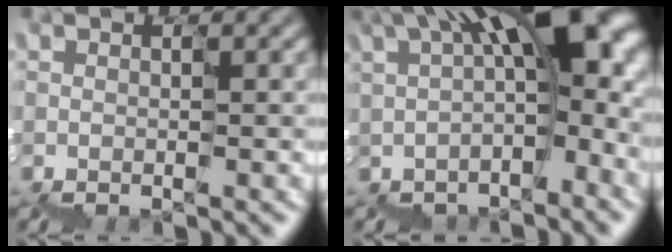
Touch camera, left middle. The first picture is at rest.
{"total": 11.2, "force": [1.7, 4.5, 10.1], "torque": [-0.152, 0.030, 0.038]}